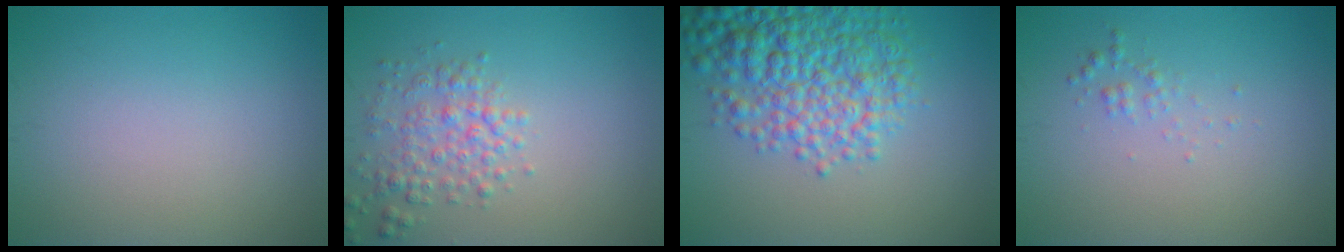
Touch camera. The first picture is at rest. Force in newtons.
{"total": 3.0, "press": 3.0, "slide": 0.2}
{"total": 7.8, "press": 7.7, "slide": 0.2}
{"total": 0.9, "press": 0.9, "slide": 0.0}